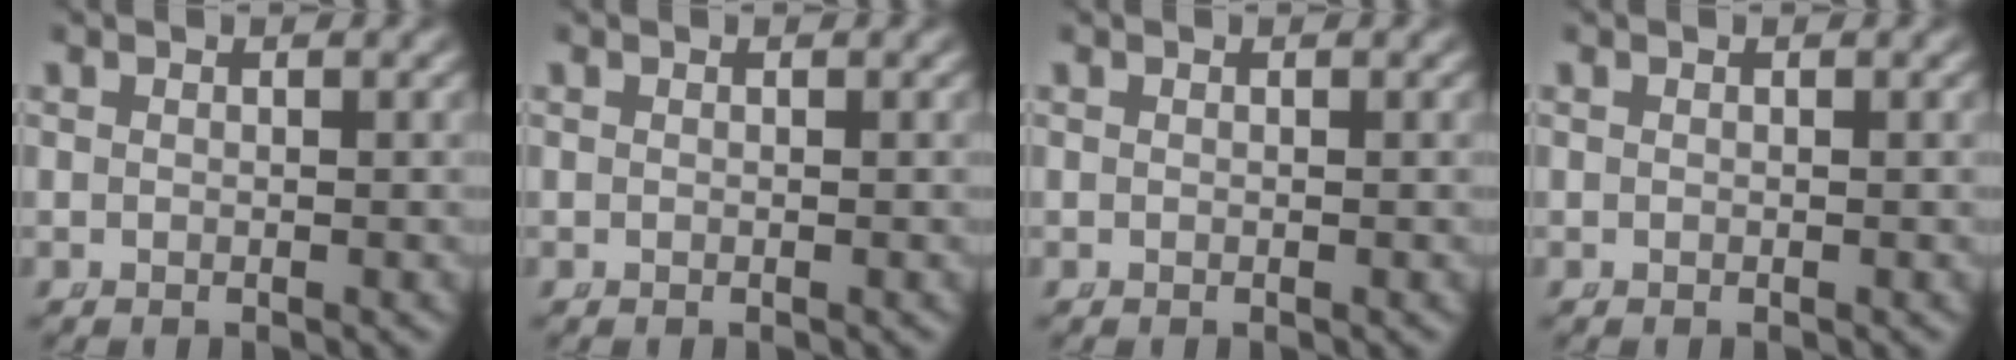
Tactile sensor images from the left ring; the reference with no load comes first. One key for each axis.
{"total": 0.0}
{"total": 0.0}
{"total": 0.0}